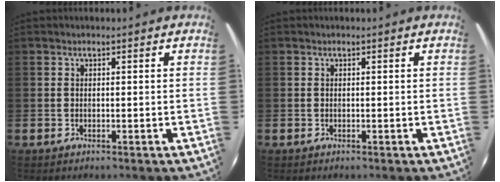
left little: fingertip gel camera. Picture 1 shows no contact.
{"total": 0.0}